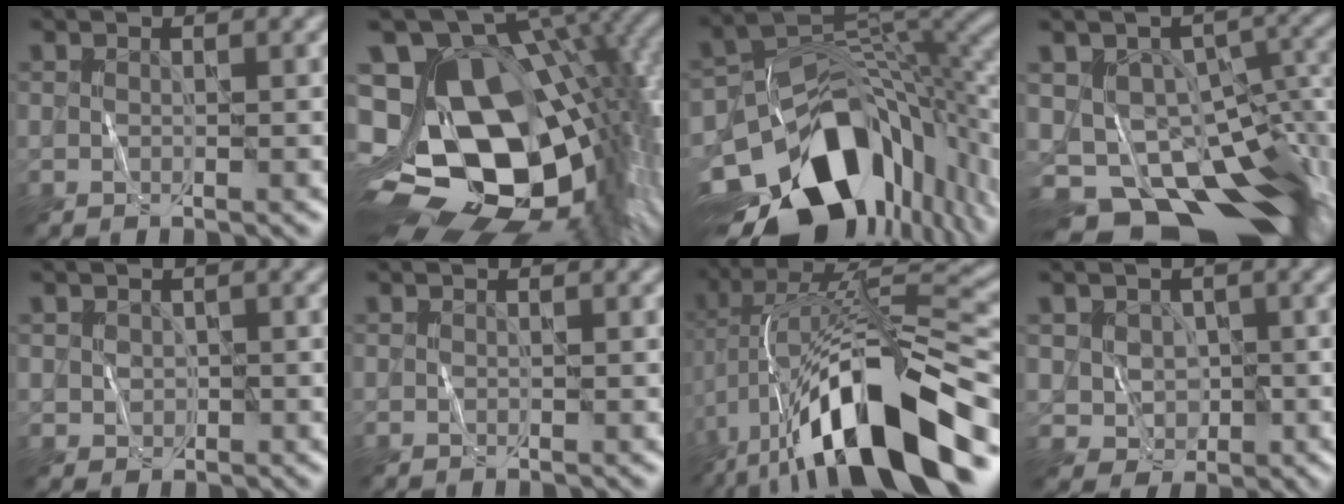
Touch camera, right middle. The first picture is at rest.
{"total": 18.0, "force": [-1.7, 11.6, 13.7], "torque": [-0.225, -0.008, -0.022]}
{"total": 17.6, "force": [-8.2, 9.9, 12.0], "torque": [-0.195, -0.014, -0.129]}
{"total": 15.3, "force": [-8.5, 8.2, 9.7], "torque": [-0.140, -0.016, -0.106]}
{"total": 1.3, "force": [0.3, 1.3, 0.2], "torque": [0.000, -0.003, 0.004]}
{"total": 0.0}
{"total": 15.1, "force": [-6.6, 5.3, 12.5], "torque": [-0.220, 0.013, -0.112]}
{"total": 3.0, "force": [0.3, 2.8, 0.9], "torque": [-0.006, -0.004, 0.004]}